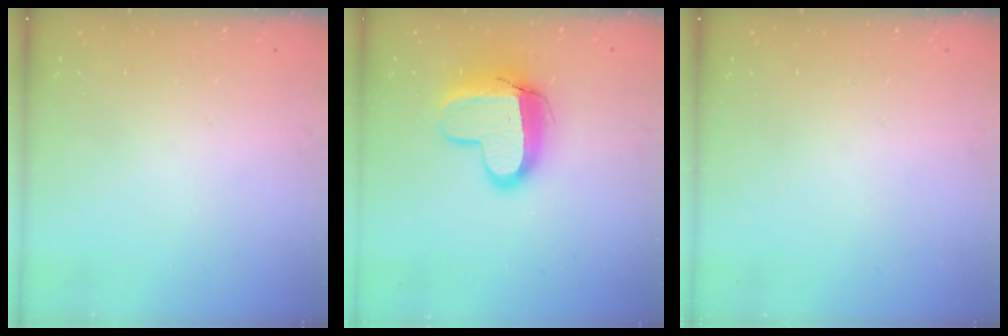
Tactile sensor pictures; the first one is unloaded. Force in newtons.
{"total": 12.7, "press": 12.7, "slide": 1.4}
{"total": 0.0}